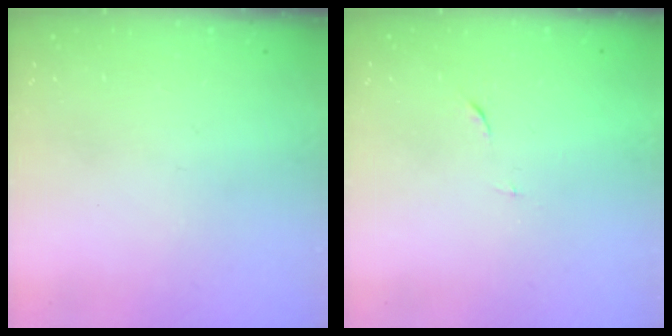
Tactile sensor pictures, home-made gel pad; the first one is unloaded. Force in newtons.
{"total": 4.5, "press": 4.3, "slide": 1.0}